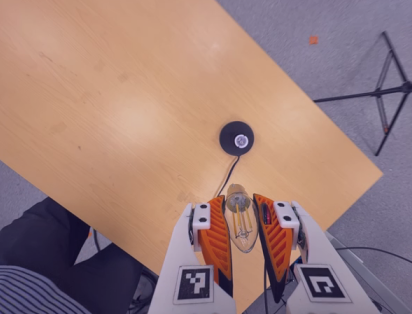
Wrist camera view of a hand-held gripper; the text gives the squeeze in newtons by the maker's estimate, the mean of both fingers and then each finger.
{"total": 24.3, "left": 27.4, "right": 21.1}